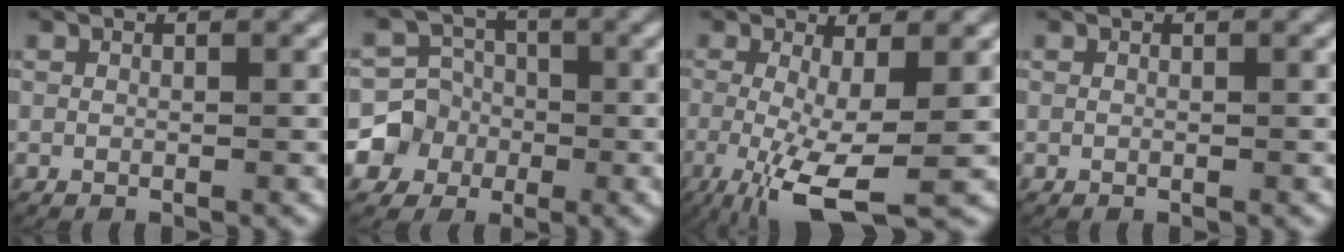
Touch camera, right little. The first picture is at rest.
{"total": 8.1, "force": [-2.4, 7.3, 2.4], "torque": [-0.067, -0.029, -0.042]}
{"total": 6.9, "force": [-3.1, 2.1, 5.8], "torque": [-0.115, -0.041, -0.031]}
{"total": 0.0}